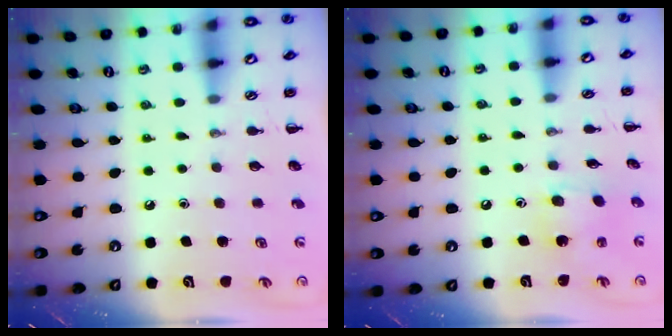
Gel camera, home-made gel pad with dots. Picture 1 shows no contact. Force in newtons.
{"total": 6.9, "press": 6.9, "slide": 0.6}